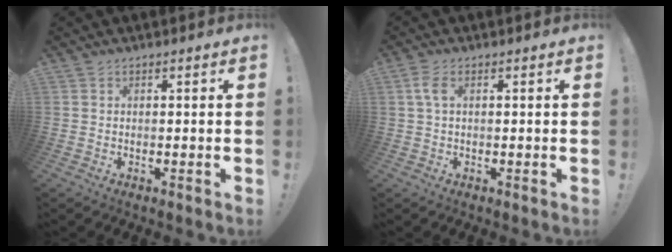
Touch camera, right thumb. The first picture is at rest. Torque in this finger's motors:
{"motor_torque": [1.34, 0.46, 0.49, -0.48, 0.19]}